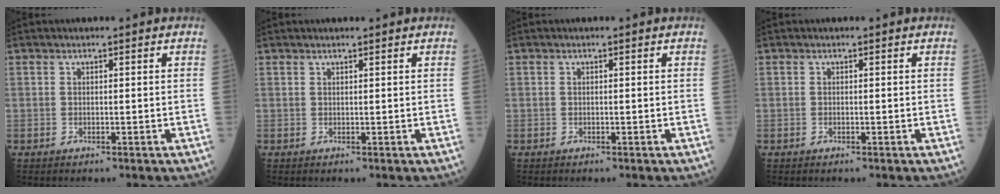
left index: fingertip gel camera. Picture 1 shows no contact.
{"total": 1.3, "force": [1.3, 0.1, 0.5], "torque": [-0.005, 0.009, 0.020]}
{"total": 0.0}
{"total": 0.0}